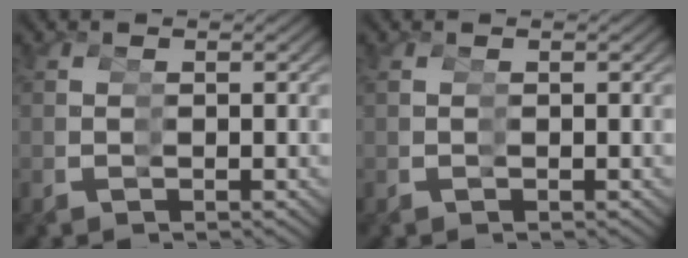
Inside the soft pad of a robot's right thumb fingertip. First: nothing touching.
{"total": 0.0}